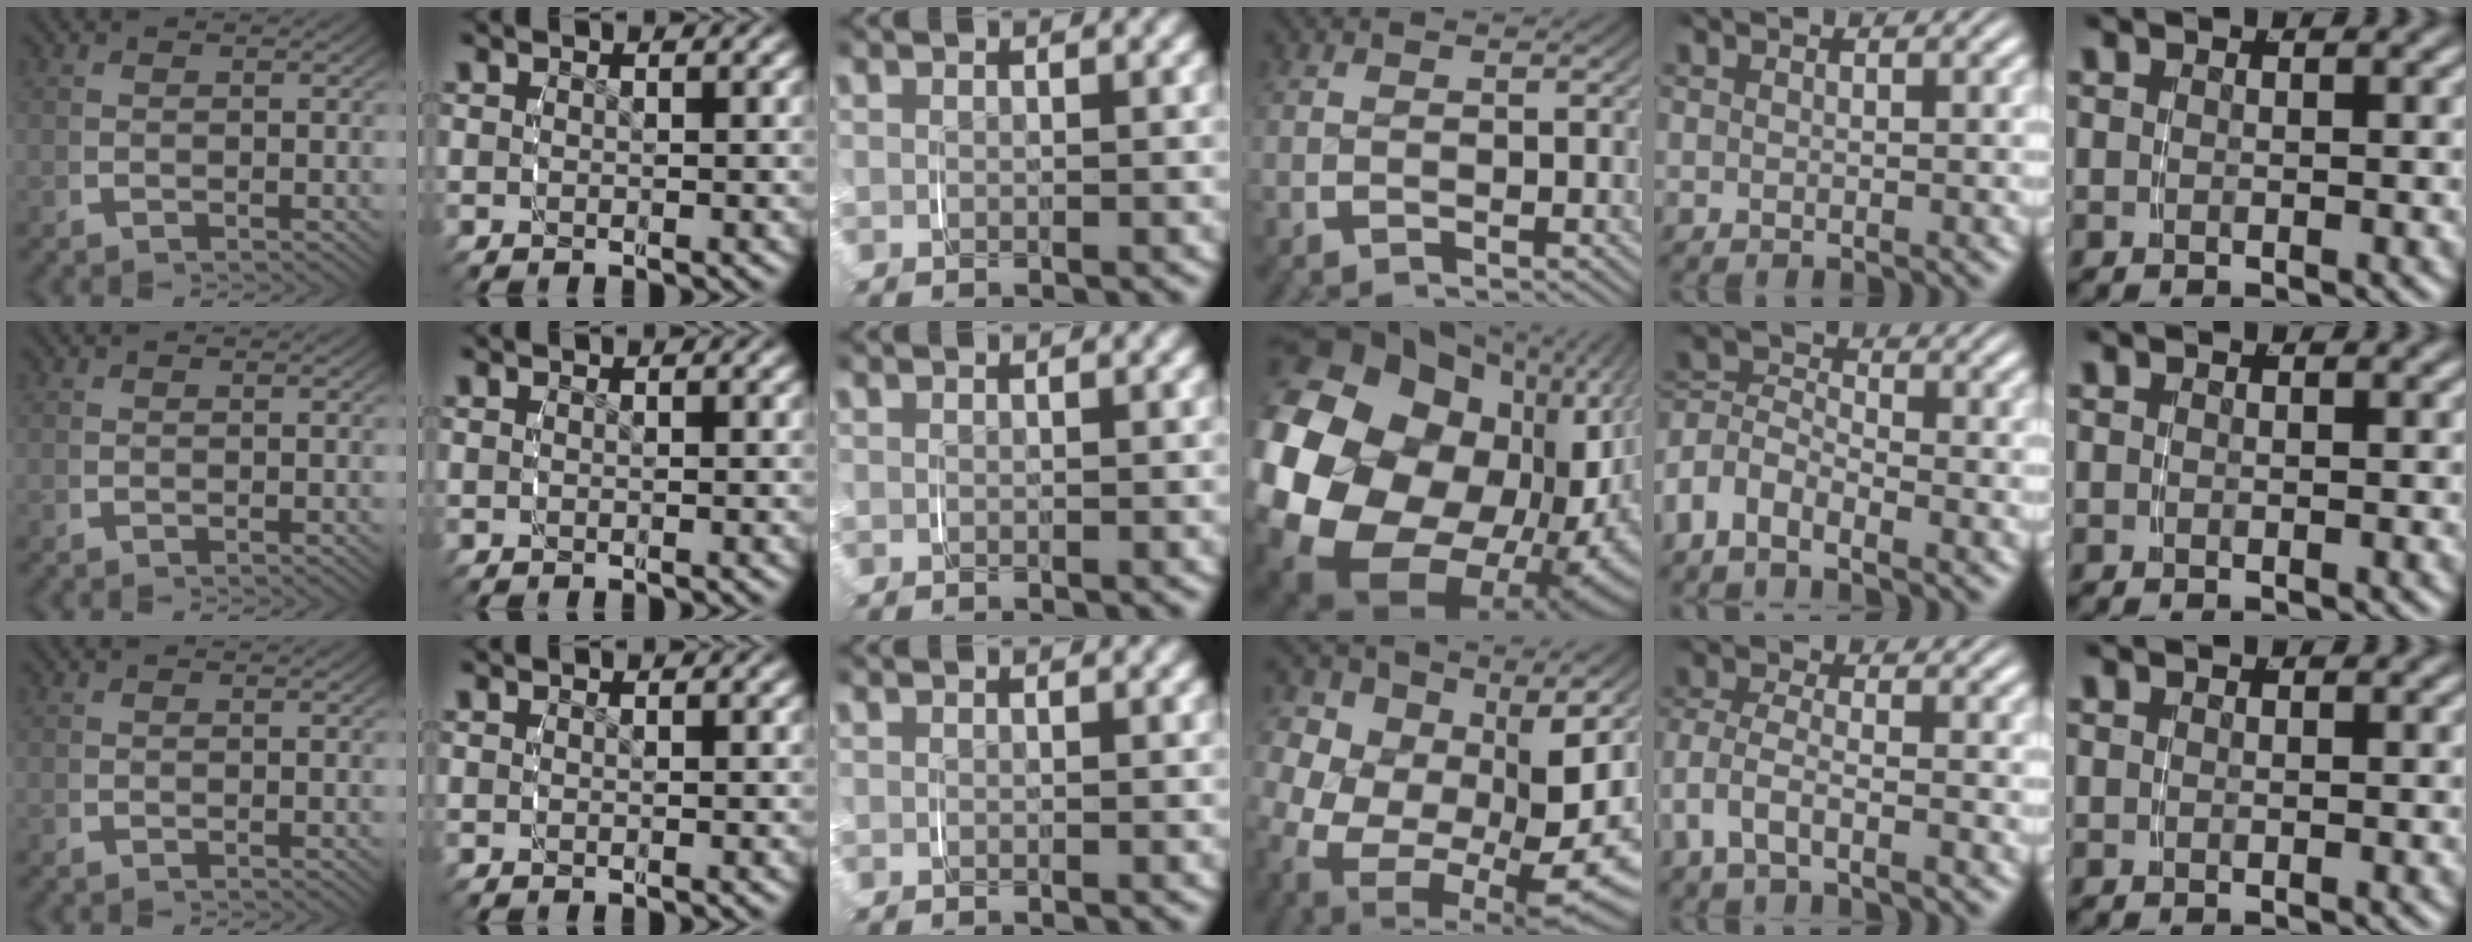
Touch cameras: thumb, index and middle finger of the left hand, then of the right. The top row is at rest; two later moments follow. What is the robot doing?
{"motion": "grasp_and_lifting", "object": "jacket"}